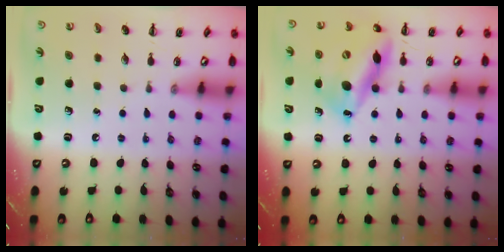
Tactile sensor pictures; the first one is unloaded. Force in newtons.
{"total": 16.2, "press": 15.7, "slide": 3.8}